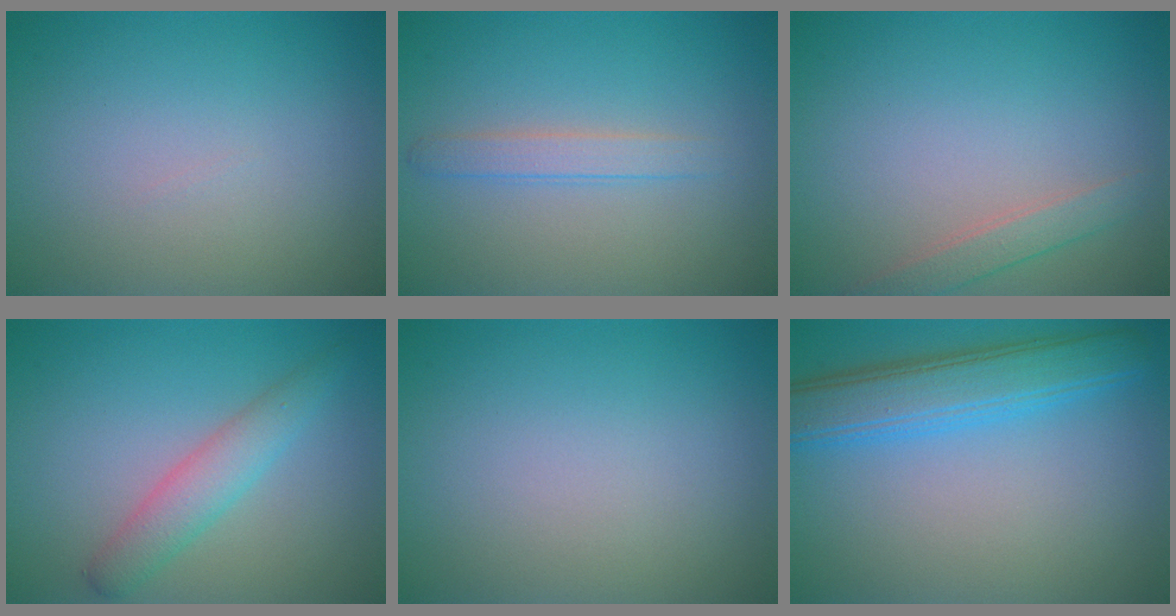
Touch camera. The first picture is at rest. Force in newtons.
{"total": 1.8, "press": 1.8, "slide": 0.1}
{"total": 1.8, "press": 1.8, "slide": 0.1}
{"total": 3.1, "press": 3.1, "slide": 0.1}
{"total": 0.0}
{"total": 5.6, "press": 5.6, "slide": 0.1}